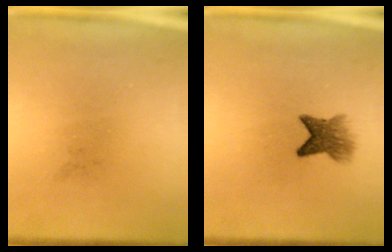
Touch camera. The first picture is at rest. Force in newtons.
{"total": 4.2}